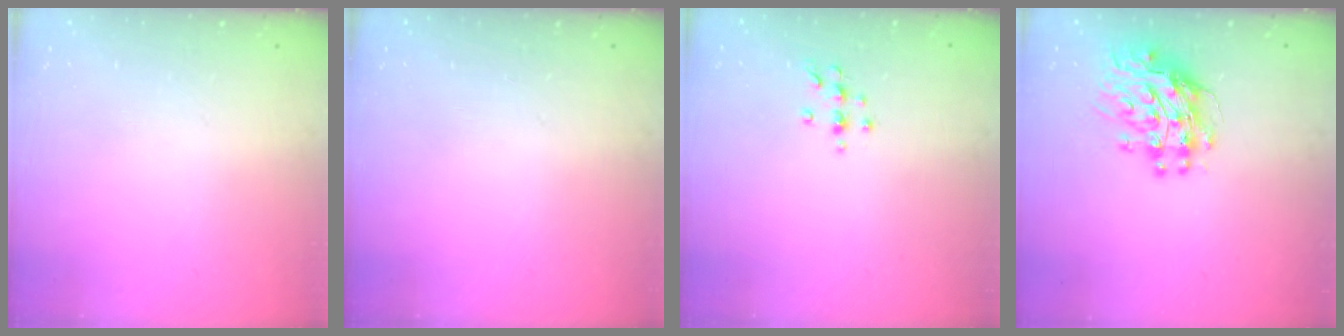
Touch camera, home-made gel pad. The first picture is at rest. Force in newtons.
{"total": 0.0}
{"total": 6.3, "press": 6.2, "slide": 0.7}
{"total": 10.7, "press": 10.7, "slide": 0.9}